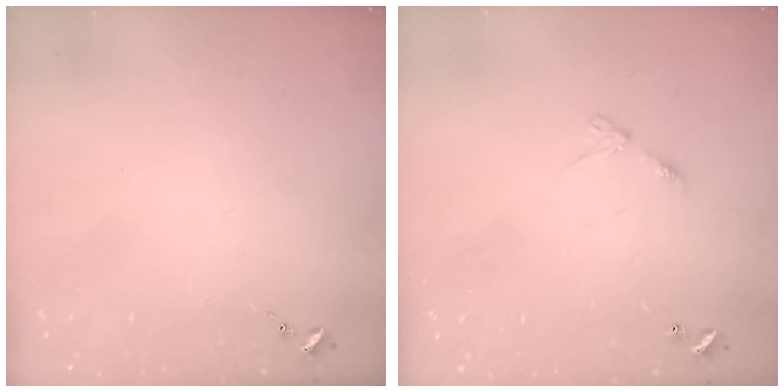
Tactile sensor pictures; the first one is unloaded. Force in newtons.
{"total": 4.7, "press": 4.7, "slide": 0.4}